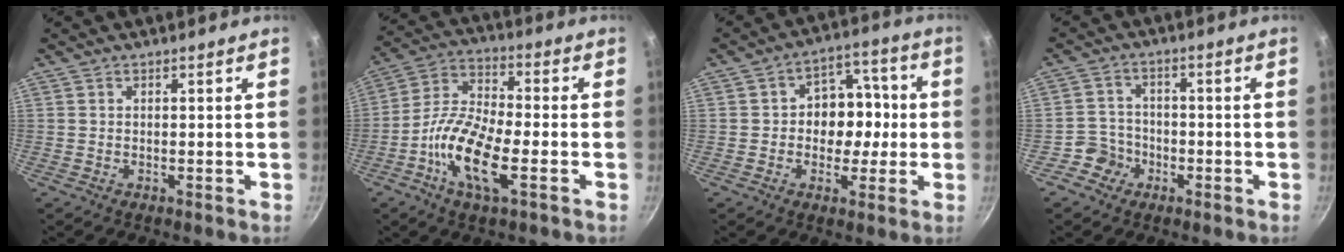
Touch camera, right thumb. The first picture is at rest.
{"total": 13.7, "force": [-4.5, 5.1, 12.0], "torque": [-0.229, 0.027, -0.102]}
{"total": 10.4, "force": [-0.5, 8.2, 6.3], "torque": [-0.025, 0.025, -0.016]}
{"total": 4.9, "force": [-2.5, 4.2, 0.6], "torque": [0.013, 0.032, -0.048]}